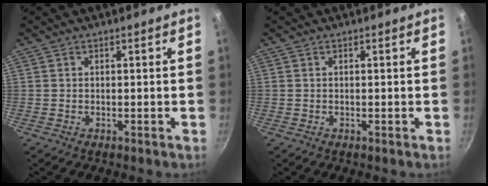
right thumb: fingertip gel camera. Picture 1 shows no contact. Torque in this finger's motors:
{"motor_torque": [-0.41, 0.02, -0.25, 0.12, 0.00]}